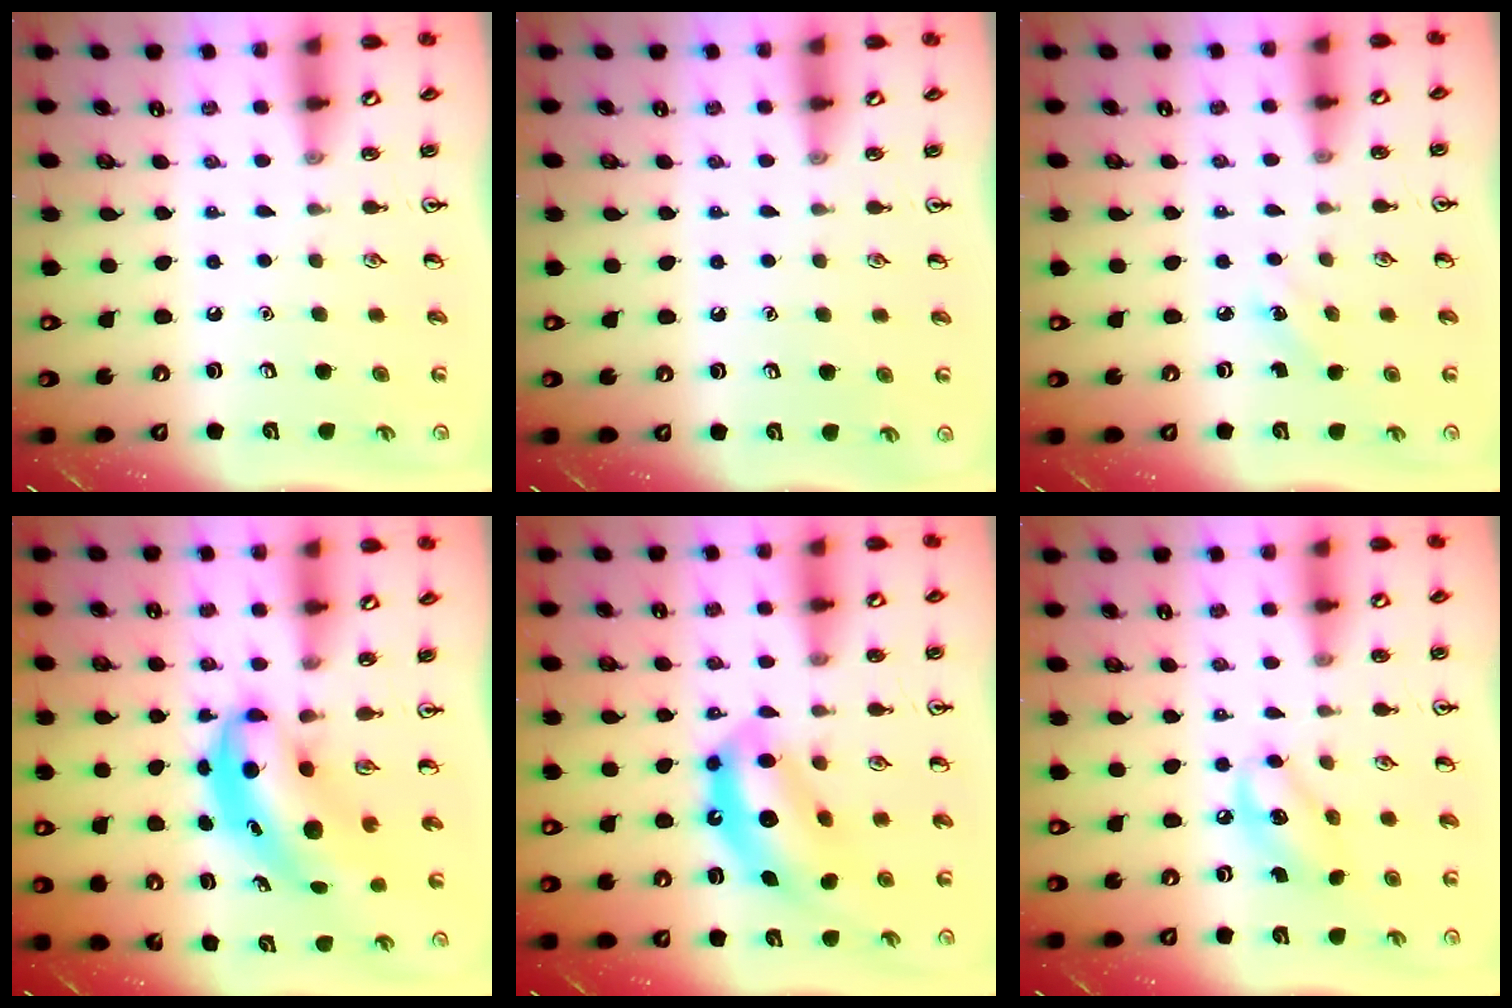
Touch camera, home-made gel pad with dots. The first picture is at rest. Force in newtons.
{"total": 0.0}
{"total": 2.5, "press": 2.3, "slide": 0.9}
{"total": 6.6, "press": 6.4, "slide": 1.8}
{"total": 11.1, "press": 10.5, "slide": 3.6}
{"total": 7.0, "press": 6.9, "slide": 1.3}